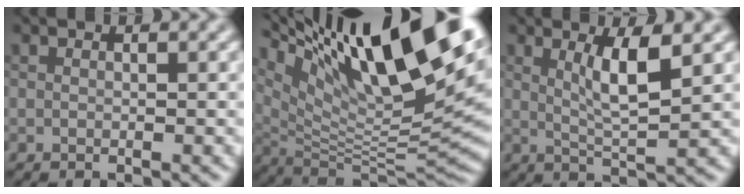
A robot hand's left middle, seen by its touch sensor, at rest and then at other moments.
{"total": 18.0, "force": [9.0, 5.7, 14.6], "torque": [-0.246, 0.014, 0.161]}
{"total": 3.8, "force": [1.3, 0.7, 3.6], "torque": [-0.066, -0.004, 0.026]}